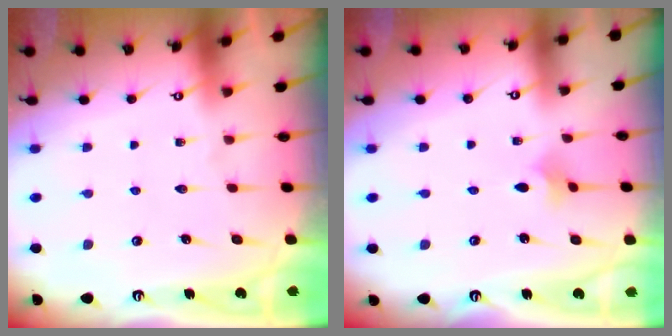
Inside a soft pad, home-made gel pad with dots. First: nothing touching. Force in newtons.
{"total": 2.1, "press": 2.1, "slide": 0.4}